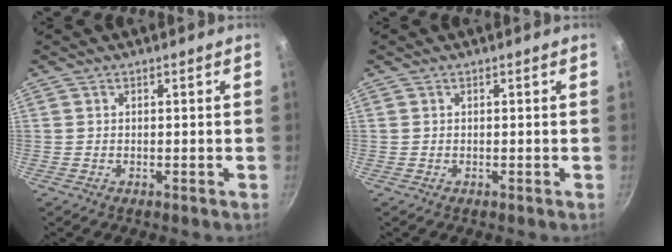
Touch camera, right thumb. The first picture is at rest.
{"total": 0.0}